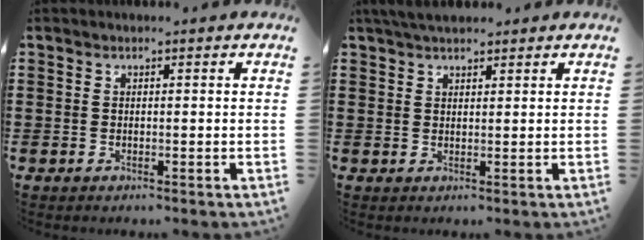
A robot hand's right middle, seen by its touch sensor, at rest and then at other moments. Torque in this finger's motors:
{"motor_torque": [0.02, -0.11, 0.26, 0.09]}